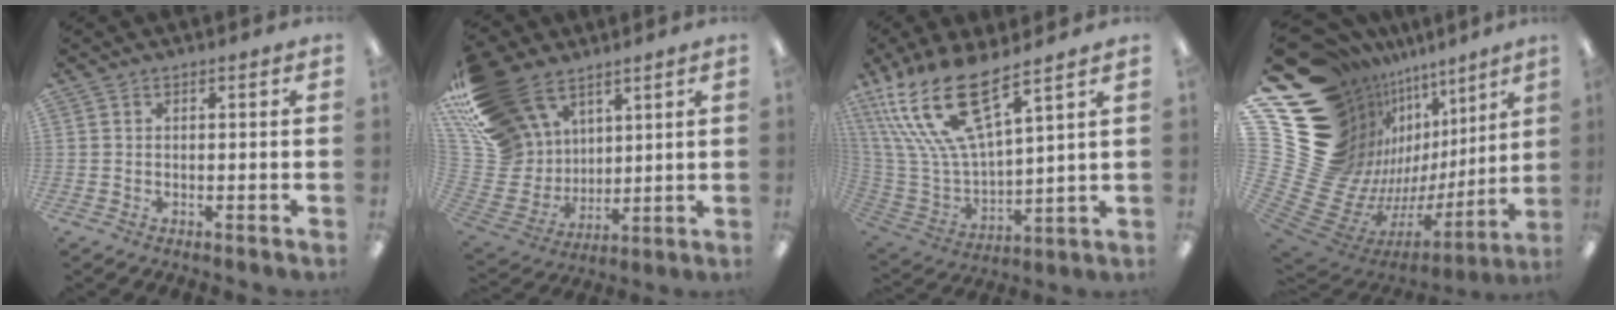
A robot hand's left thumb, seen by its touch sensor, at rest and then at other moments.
{"total": 21.2, "force": [13.4, 13.9, 8.8], "torque": [-0.223, -0.075, 0.270]}
{"total": 20.3, "force": [13.3, 6.5, 13.9], "torque": [-0.310, -0.083, 0.229]}
{"total": 25.3, "force": [8.3, 17.8, 15.9], "torque": [-0.263, -0.161, 0.238]}